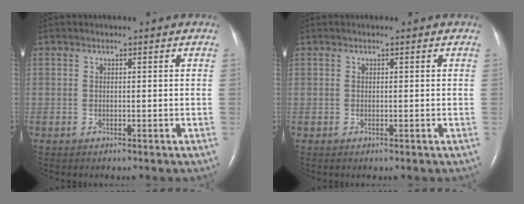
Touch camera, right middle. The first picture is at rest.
{"total": 0.0}